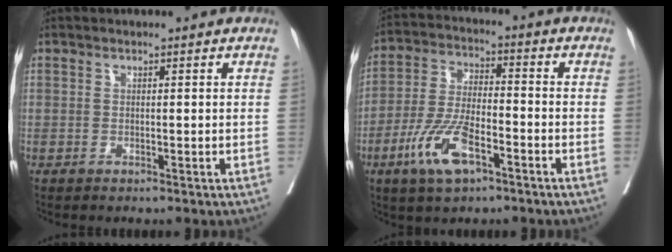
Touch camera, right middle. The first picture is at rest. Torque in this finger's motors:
{"motor_torque": [1.10, -1.04, 0.28, 0.11]}